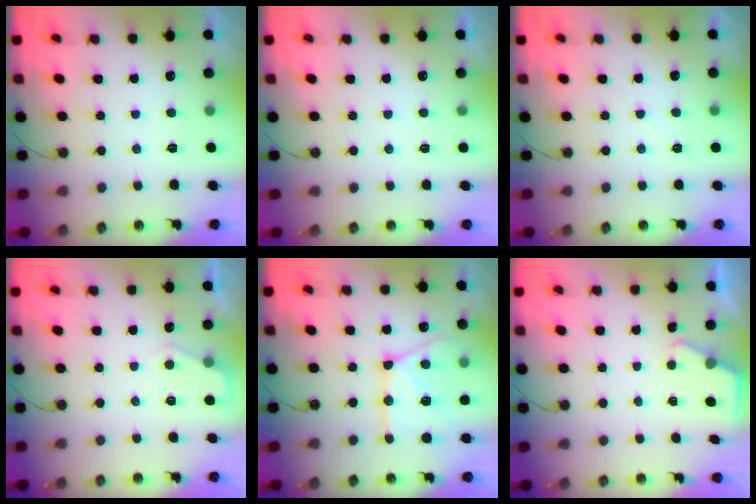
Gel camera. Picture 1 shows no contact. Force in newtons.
{"total": 2.8, "press": 2.8, "slide": 0.5}
{"total": 3.9, "press": 3.9, "slide": 0.6}
{"total": 4.4, "press": 4.3, "slide": 0.6}
{"total": 15.4, "press": 15.4, "slide": 1.0}
{"total": 2.8, "press": 2.8, "slide": 0.5}